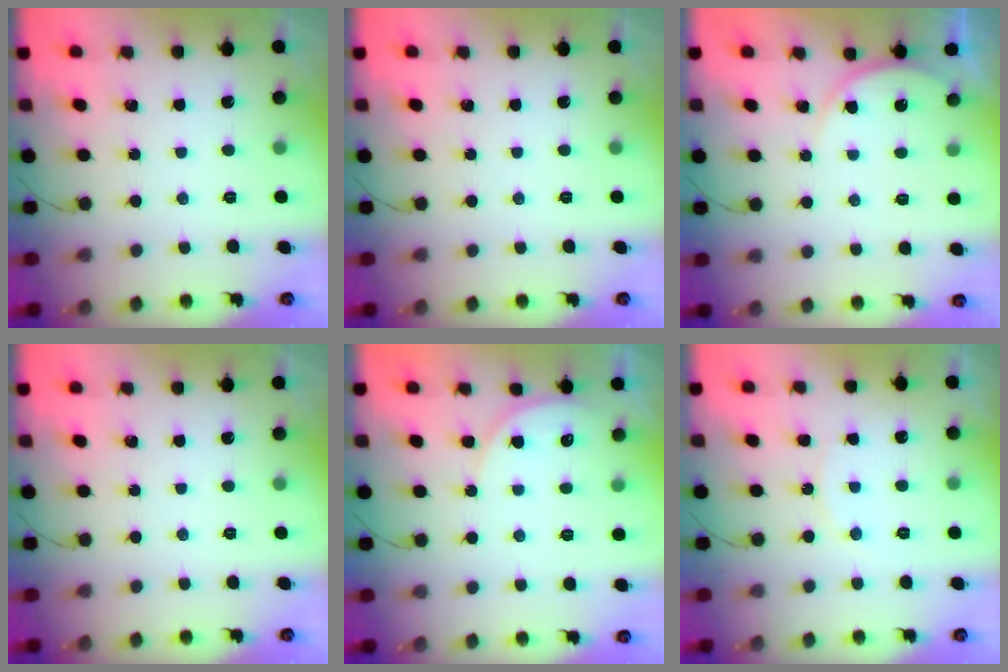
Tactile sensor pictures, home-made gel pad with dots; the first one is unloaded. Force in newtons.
{"total": 0.0}
{"total": 4.6, "press": 4.6, "slide": 0.5}
{"total": 0.0}
{"total": 5.4, "press": 5.4, "slide": 0.4}
{"total": 5.3, "press": 5.2, "slide": 0.5}